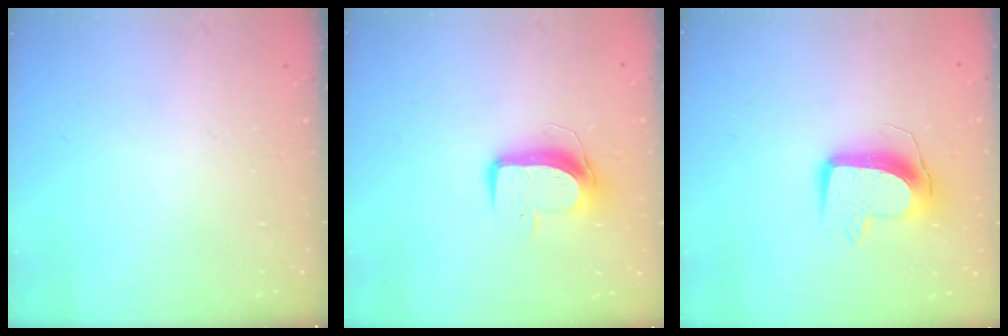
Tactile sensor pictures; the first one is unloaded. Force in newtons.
{"total": 9.5, "press": 9.5, "slide": 0.8}
{"total": 10.1, "press": 10.1, "slide": 0.4}